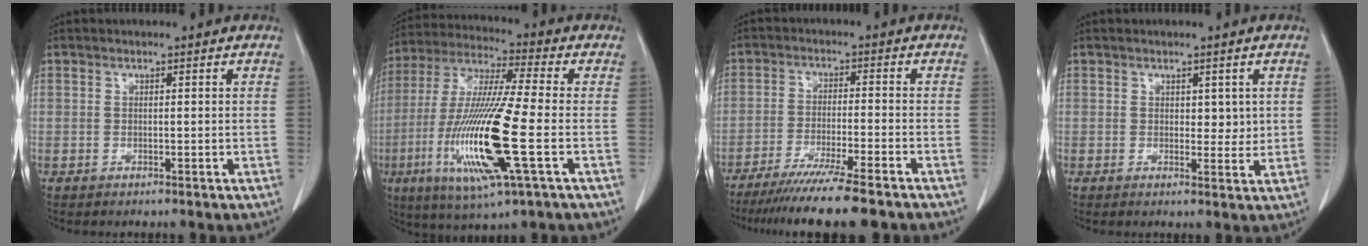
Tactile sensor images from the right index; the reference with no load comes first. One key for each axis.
{"total": 18.5, "fx": -4.6, "fy": 1.0, "fz": 17.9, "tx": -0.375, "ty": -0.021, "tz": -0.086}
{"total": 13.1, "fx": -10.8, "fy": -0.3, "fz": 7.4, "tx": -0.107, "ty": -0.037, "tz": -0.169}
{"total": 2.7, "fx": 0.7, "fy": 1.6, "fz": 2.0, "tx": -0.017, "ty": -0.006, "tz": 0.010}